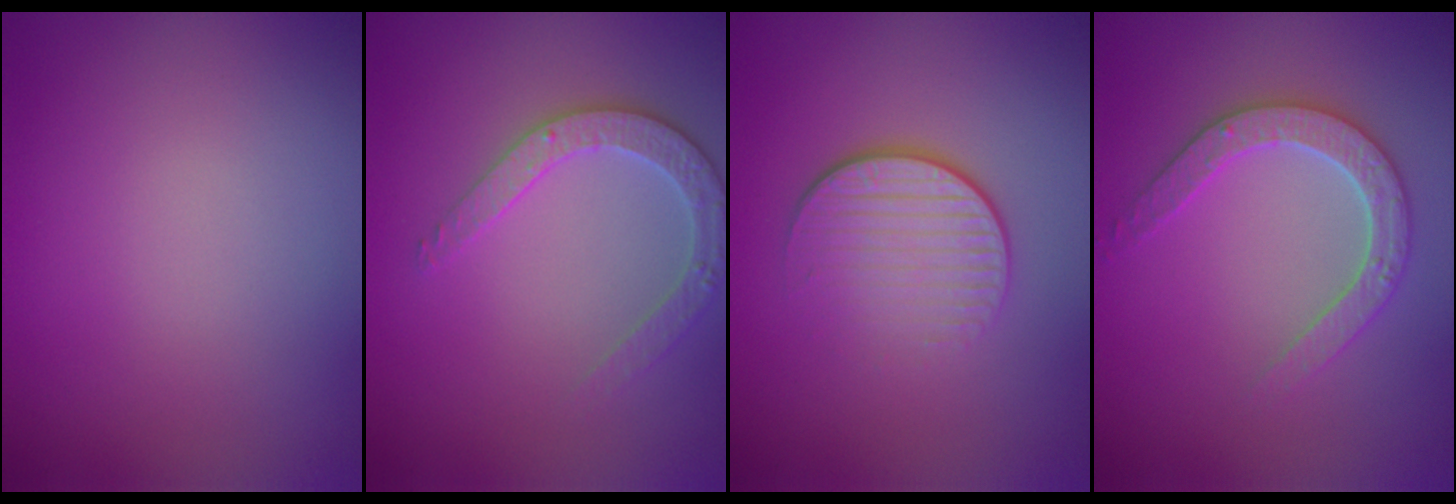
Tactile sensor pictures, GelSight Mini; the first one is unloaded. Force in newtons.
{"total": 2.7, "press": 2.7, "slide": 0.3}
{"total": 4.0, "press": 2.6, "slide": 3.1}
{"total": 3.0, "press": 2.9, "slide": 0.6}